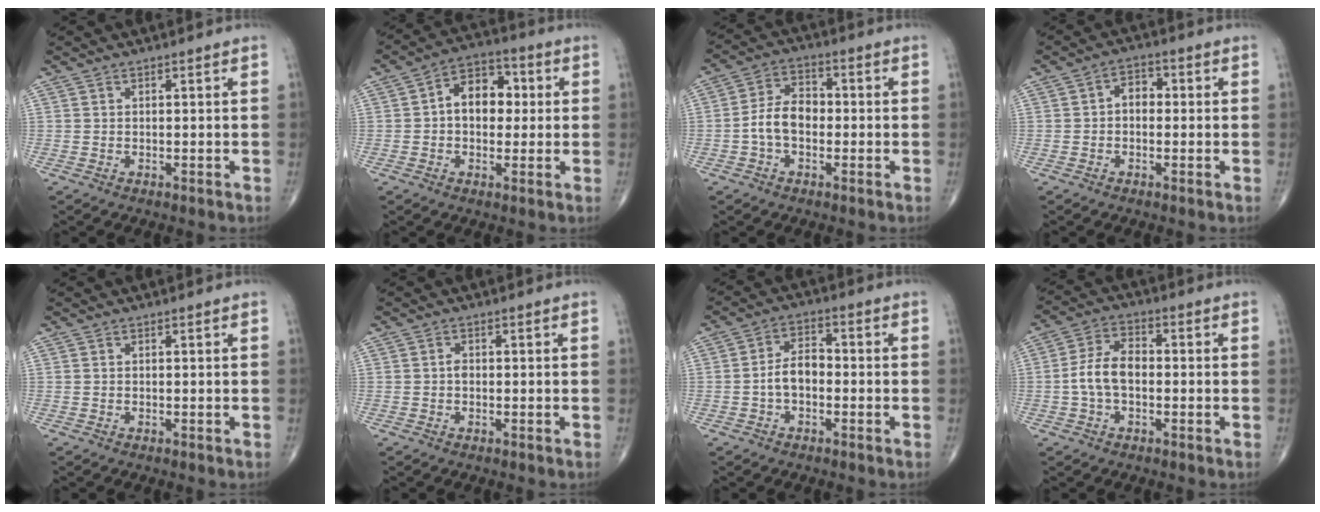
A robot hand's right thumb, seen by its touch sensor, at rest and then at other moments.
{"total": 9.8, "force": [0.9, 6.8, 7.0], "torque": [-0.075, 0.023, 0.005]}
{"total": 7.3, "force": [-1.3, 4.8, 5.3], "torque": [-0.088, 0.028, -0.035]}
{"total": 3.9, "force": [-0.1, 2.8, 2.7], "torque": [-0.024, 0.018, -0.013]}
{"total": 0.0}
{"total": 1.0, "force": [-0.2, 0.7, 0.7], "torque": [-0.005, 0.003, -0.007]}
{"total": 5.6, "force": [-1.3, 3.4, 4.2], "torque": [-0.064, 0.027, -0.031]}
{"total": 7.5, "force": [-1.0, 4.4, 5.9], "torque": [-0.115, 0.025, -0.028]}